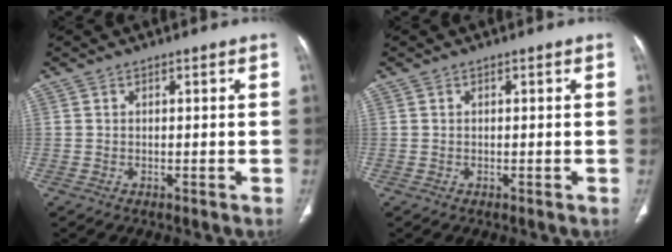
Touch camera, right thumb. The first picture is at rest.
{"total": 0.0}